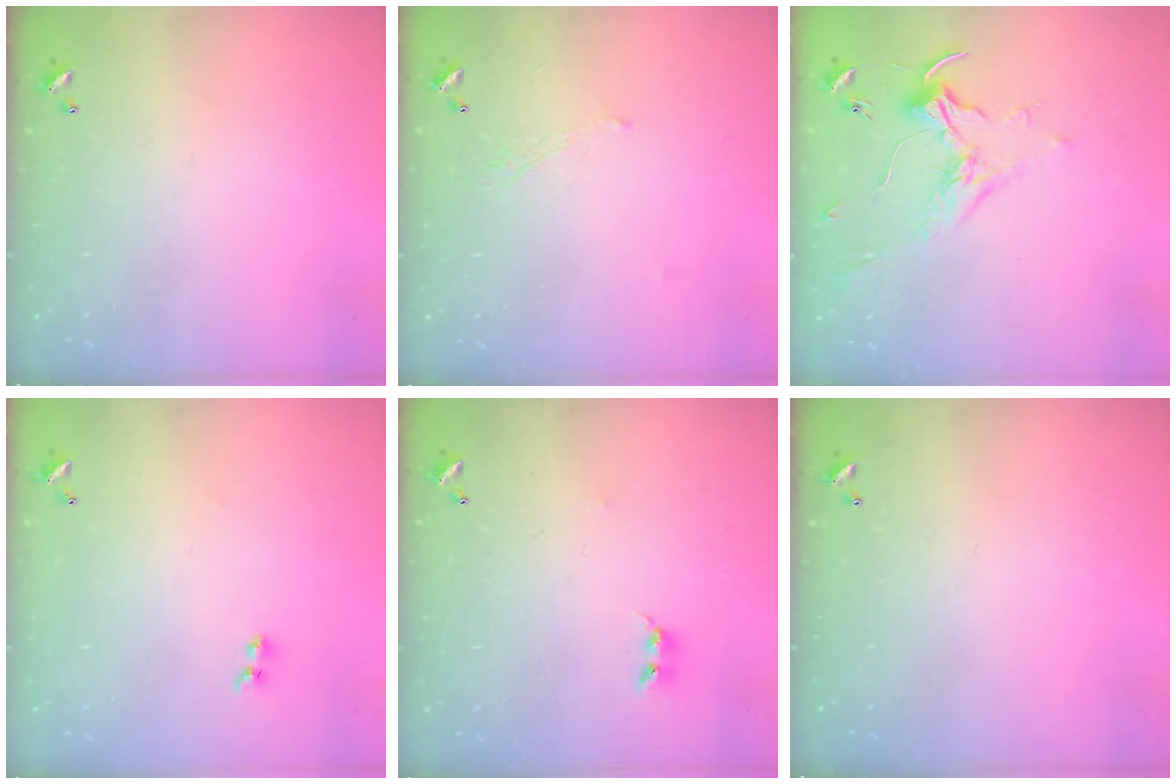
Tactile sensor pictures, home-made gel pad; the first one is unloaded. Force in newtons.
{"total": 1.7, "press": 1.6, "slide": 0.6}
{"total": 1.7, "press": 1.6, "slide": 0.7}
{"total": 2.0, "press": 1.7, "slide": 1.0}
{"total": 2.5, "press": 2.5, "slide": 0.4}
{"total": 0.0}